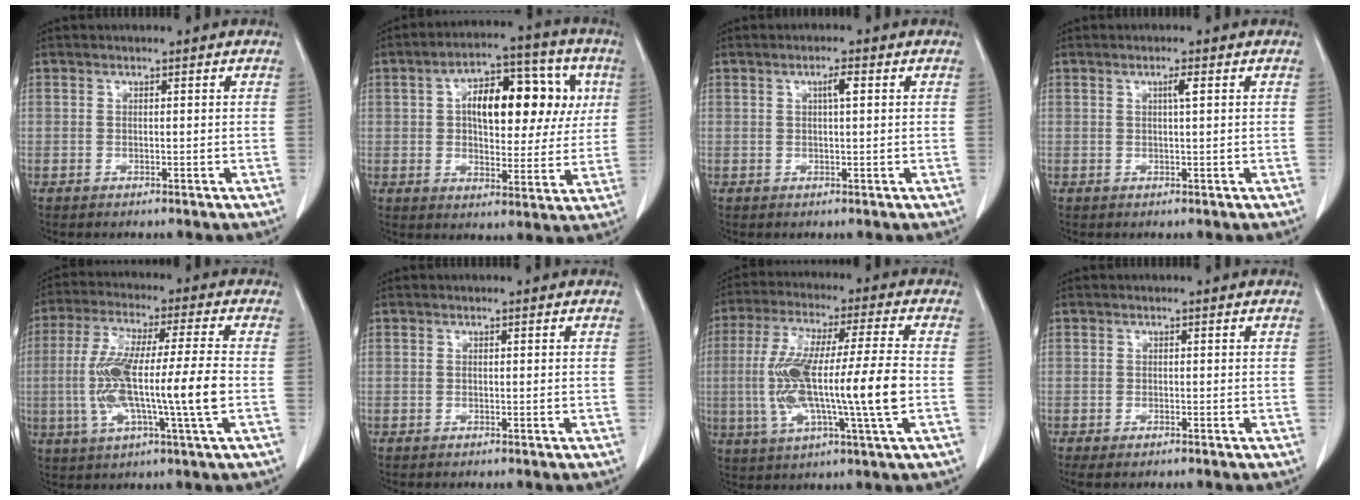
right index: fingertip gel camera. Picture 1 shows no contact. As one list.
[{"total": 15.0, "force": [3.5, 7.2, 12.6], "torque": [-0.187, 0.040, 0.054]}, {"total": 2.0, "force": [0.6, 0.2, 1.9], "torque": [-0.033, 0.003, 0.010]}, {"total": 1.4, "force": [0.5, -0.1, 1.4], "torque": [-0.025, 0.002, 0.007]}, {"total": 14.7, "force": [-1.8, 0.5, 14.6], "torque": [-0.288, 0.001, -0.038]}, {"total": 0.0}, {"total": 16.8, "force": [-1.6, 0.8, 16.7], "torque": [-0.328, 0.003, -0.033]}, {"total": 1.7, "force": [-1.3, 0.4, 1.1], "torque": [-0.015, -0.005, -0.017]}]